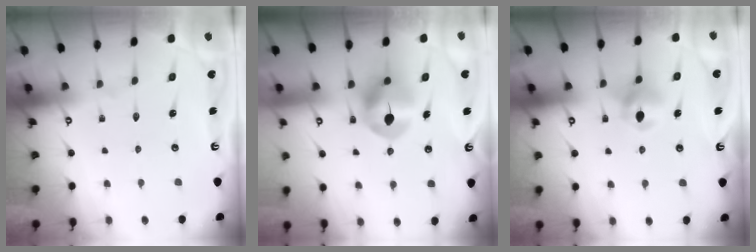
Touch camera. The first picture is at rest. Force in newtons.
{"total": 9.1, "press": 9.1, "slide": 0.9}
{"total": 6.6, "press": 6.5, "slide": 0.6}